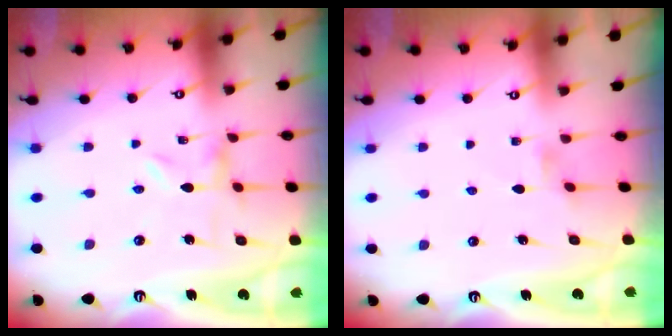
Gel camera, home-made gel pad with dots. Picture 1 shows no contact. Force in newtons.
{"total": 0.9, "press": 0.8, "slide": 0.3}